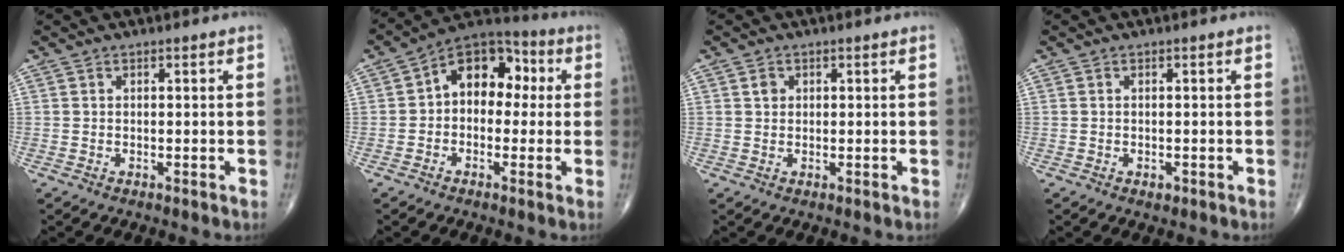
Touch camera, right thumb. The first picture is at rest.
{"total": 11.9, "force": [1.2, 8.2, 8.5], "torque": [-0.085, 0.038, 0.001]}
{"total": 1.4, "force": [0.5, 1.2, 0.6], "torque": [-0.004, -0.001, 0.006]}
{"total": 0.9, "force": [-0.4, 0.6, 0.5], "torque": [-0.003, 0.000, -0.005]}